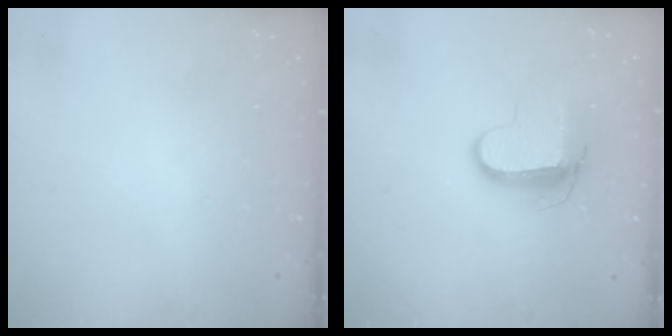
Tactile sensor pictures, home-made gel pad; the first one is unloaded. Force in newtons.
{"total": 9.5, "press": 9.5, "slide": 0.8}